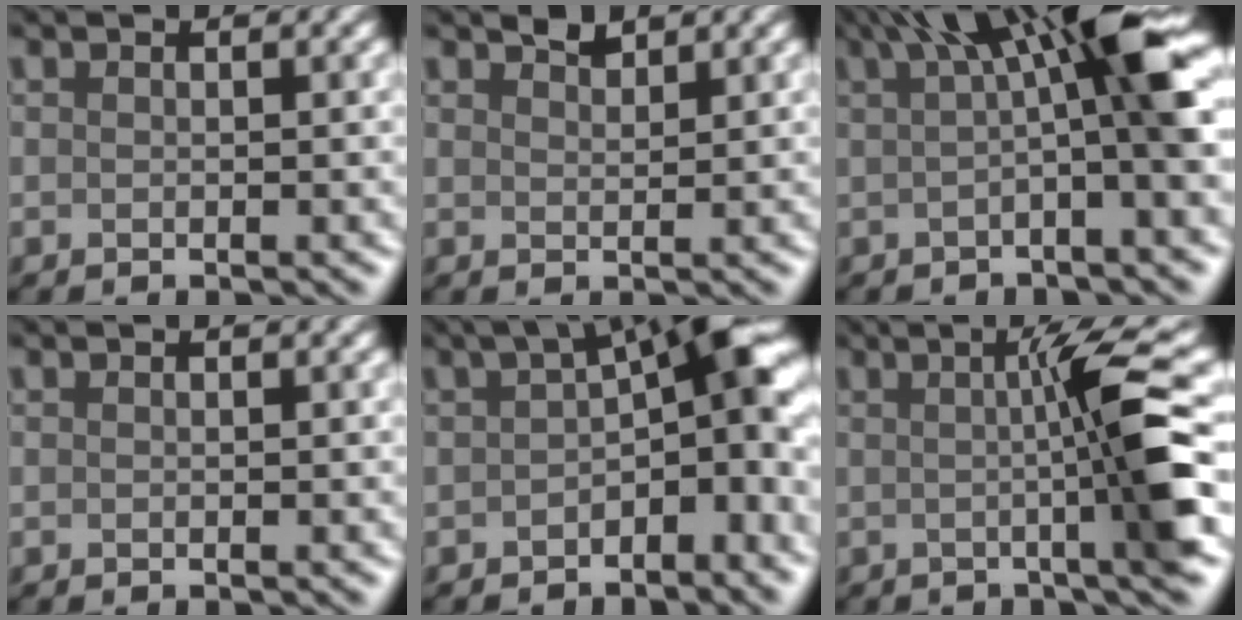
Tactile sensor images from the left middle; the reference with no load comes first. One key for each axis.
{"total": 1.5, "fx": 1.4, "fy": -0.3, "fz": -0.5, "tx": 0.007, "ty": 0.003, "tz": 0.018}
{"total": 7.9, "fx": 1.8, "fy": 1.0, "fz": 7.6, "tx": -0.100, "ty": 0.027, "tz": 0.022}
{"total": 0.0}
{"total": 7.6, "fx": -0.3, "fy": 2.6, "fz": 7.2, "tx": -0.094, "ty": 0.024, "tz": -0.015}
{"total": 6.7, "fx": 0.0, "fy": 0.1, "fz": 6.7, "tx": -0.098, "ty": 0.007, "tz": 0.001}